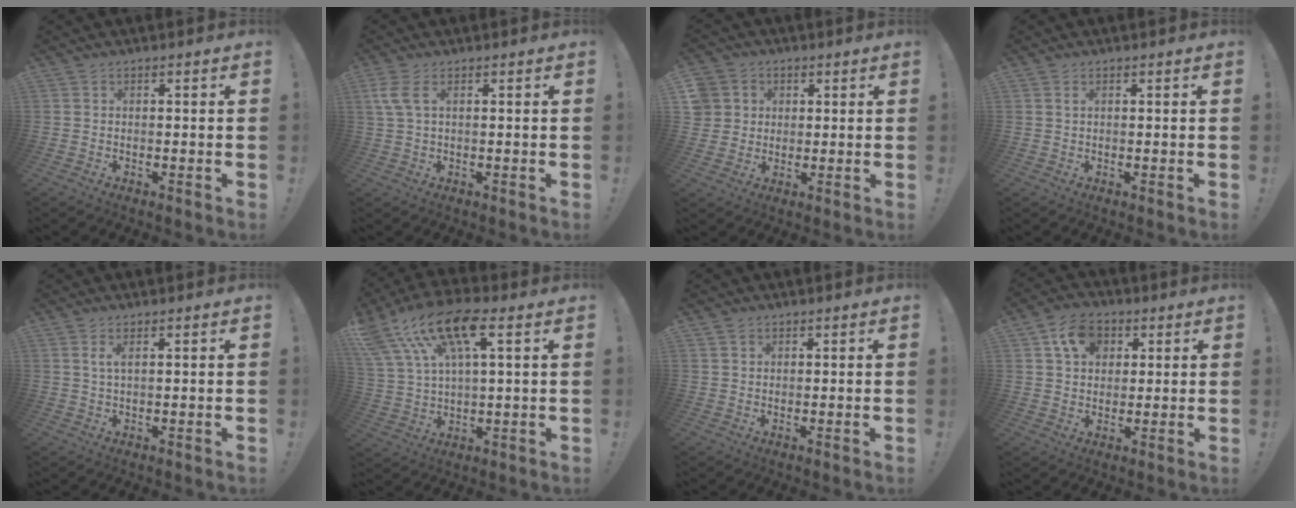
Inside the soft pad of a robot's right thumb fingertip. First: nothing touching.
{"total": 4.6, "force": [1.6, 1.7, 4.0], "torque": [-0.091, 0.001, 0.031]}
{"total": 7.0, "force": [1.4, 6.7, 1.5], "torque": [-0.028, -0.002, 0.031]}
{"total": 0.9, "force": [0.5, 0.4, 0.7], "torque": [-0.009, -0.002, 0.009]}
{"total": 2.4, "force": [0.9, 0.0, 2.2], "torque": [-0.042, 0.001, 0.015]}
{"total": 17.1, "force": [9.0, 7.1, 12.7], "torque": [-0.235, -0.029, 0.157]}
{"total": 1.6, "force": [1.1, 1.1, 0.4], "torque": [-0.006, -0.002, 0.022]}
{"total": 10.2, "force": [4.3, 7.7, 5.2], "torque": [-0.078, -0.007, 0.082]}